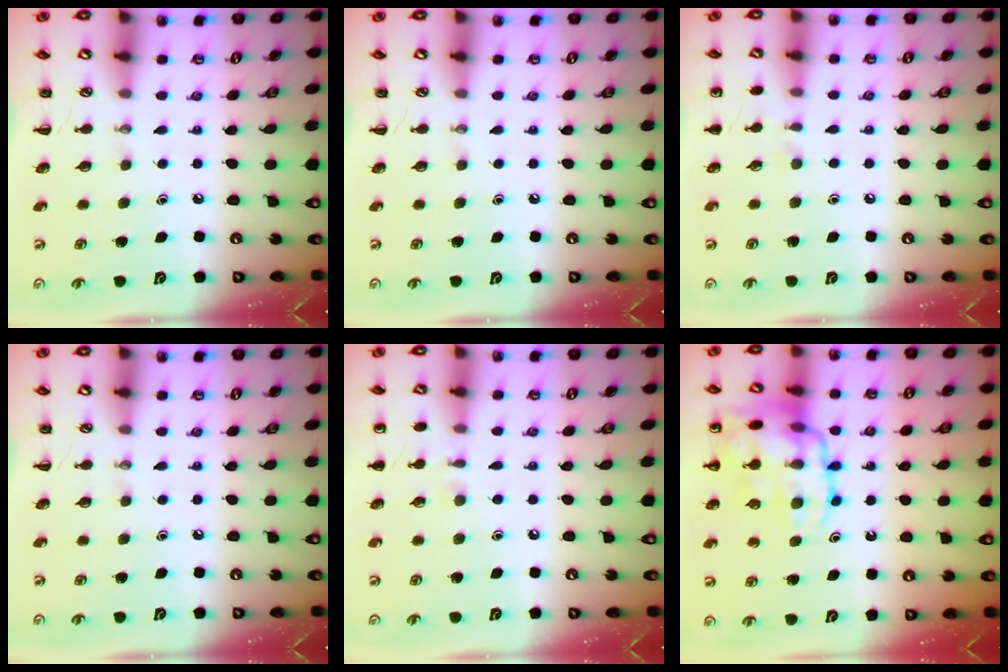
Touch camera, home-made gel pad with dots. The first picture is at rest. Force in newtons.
{"total": 0.0}
{"total": 5.5, "press": 5.2, "slide": 1.8}
{"total": 0.0}
{"total": 6.2, "press": 5.9, "slide": 1.9}
{"total": 18.1, "press": 18.0, "slide": 1.7}